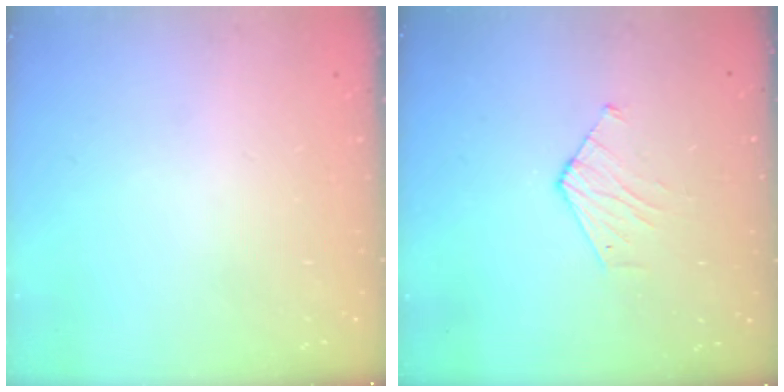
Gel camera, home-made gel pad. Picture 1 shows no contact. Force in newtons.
{"total": 4.0, "press": 4.0, "slide": 0.3}